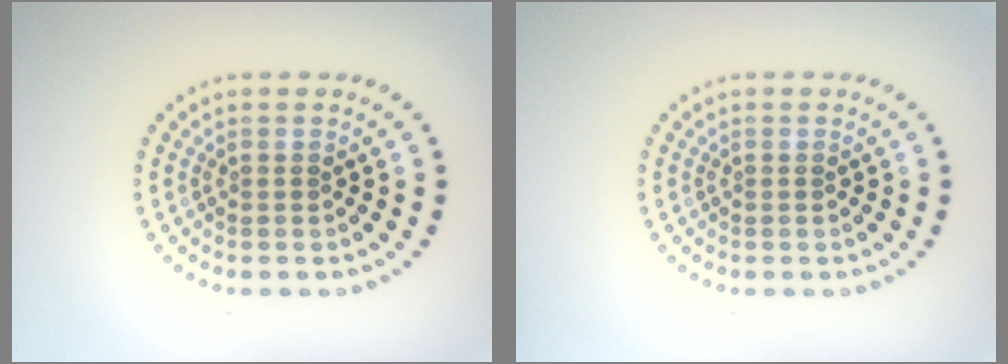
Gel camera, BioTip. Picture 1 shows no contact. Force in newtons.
{"total": 0.0}